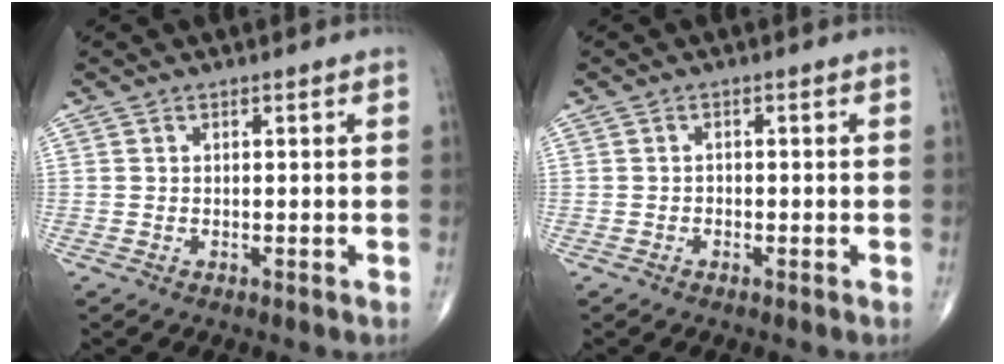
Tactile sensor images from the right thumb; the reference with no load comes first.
{"total": 0.8, "force": [-0.5, 0.6, 0.2], "torque": [0.004, 0.004, -0.012]}